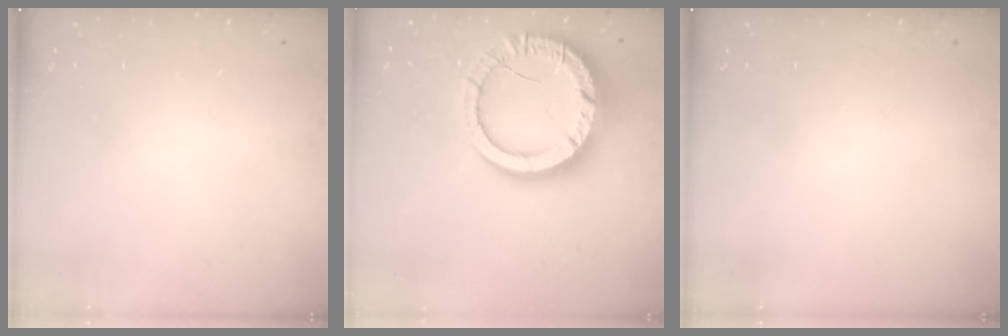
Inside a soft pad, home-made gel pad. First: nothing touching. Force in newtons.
{"total": 16.6, "press": 16.6, "slide": 1.6}
{"total": 0.0}